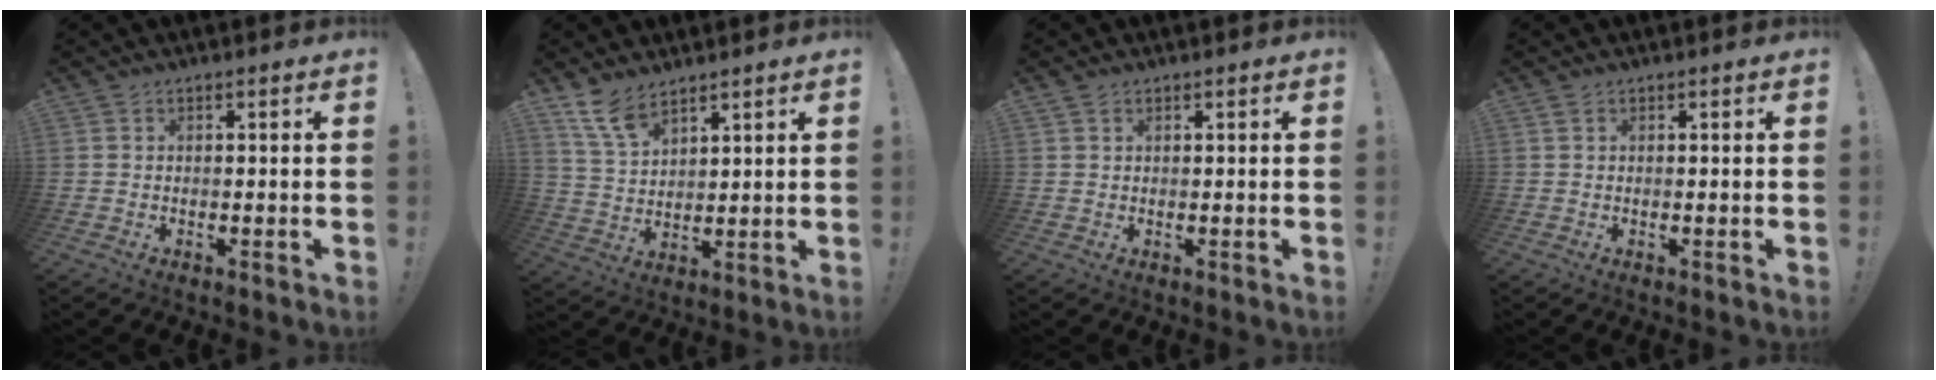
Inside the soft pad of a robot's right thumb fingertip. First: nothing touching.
{"total": 8.9, "force": [6.9, 3.8, 4.1], "torque": [-0.090, -0.035, 0.137]}
{"total": 1.2, "force": [1.0, 0.6, 0.2], "torque": [-0.002, -0.001, 0.019]}
{"total": 0.6, "force": [0.3, 0.3, 0.4], "torque": [-0.010, 0.002, 0.007]}